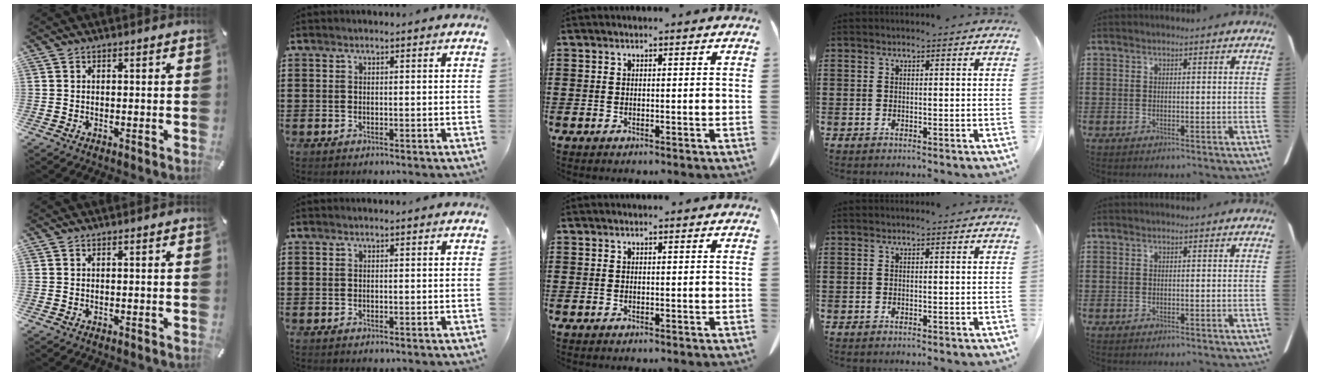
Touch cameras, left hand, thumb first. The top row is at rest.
{}